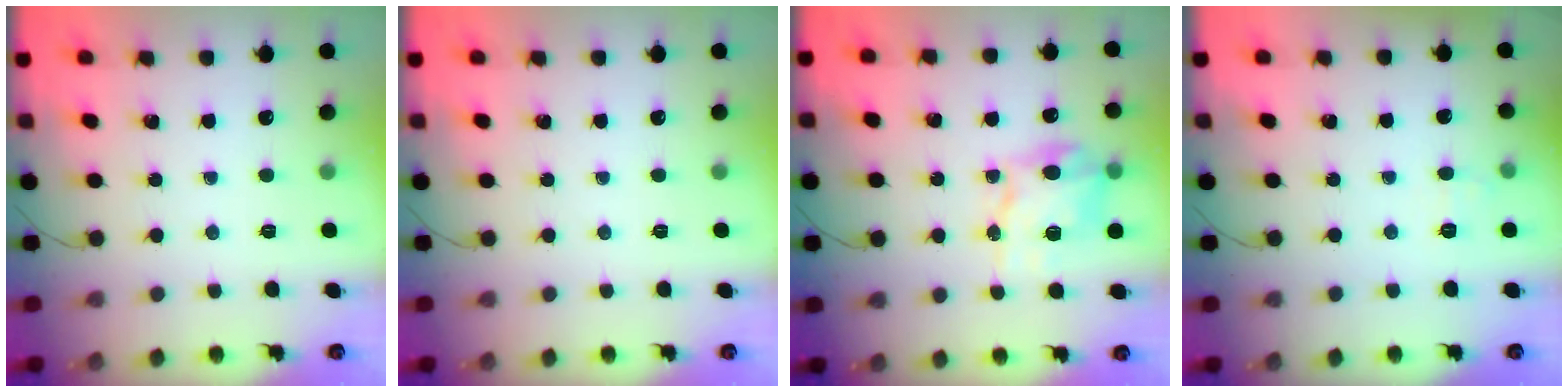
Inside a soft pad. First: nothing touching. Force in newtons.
{"total": 0.0}
{"total": 12.2, "press": 12.1, "slide": 0.5}
{"total": 5.6, "press": 5.4, "slide": 1.4}